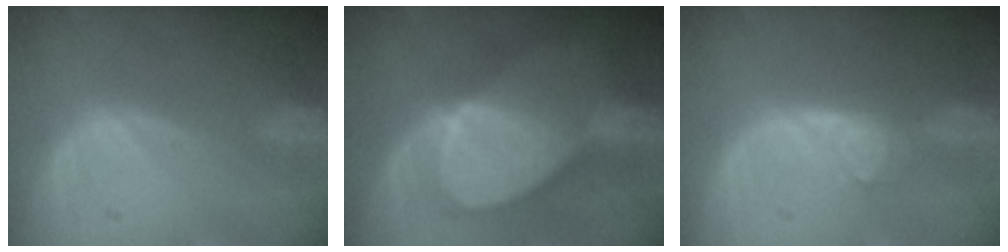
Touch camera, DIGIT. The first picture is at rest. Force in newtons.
{"total": 8.8, "press": 8.0, "slide": 3.7}
{"total": 3.8, "press": 3.5, "slide": 1.6}